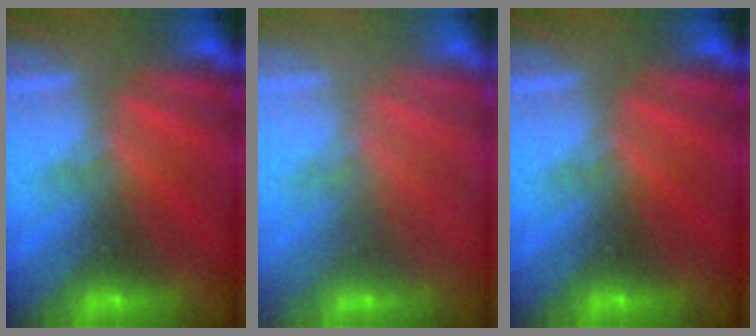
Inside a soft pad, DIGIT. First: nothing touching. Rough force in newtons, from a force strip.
{"total": 2.4}
{"total": 0.0}